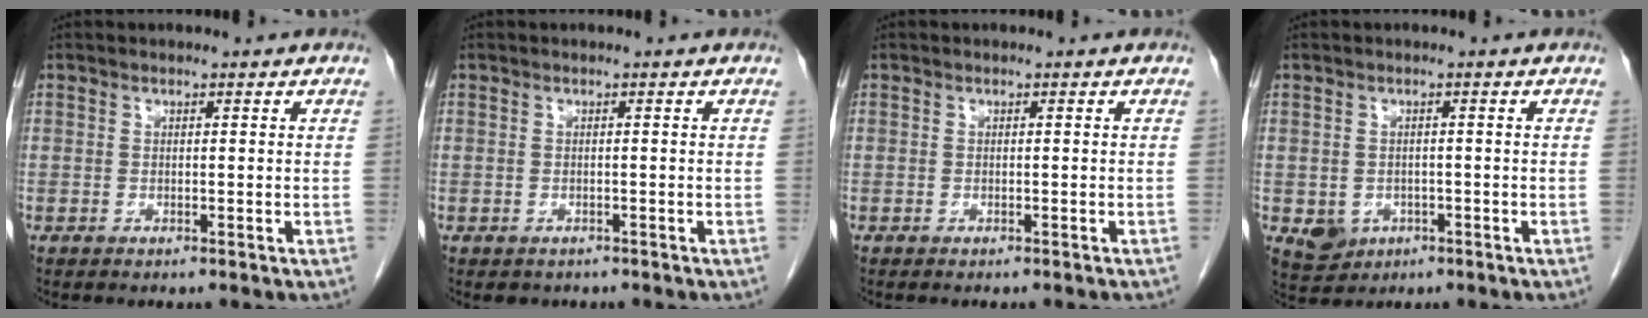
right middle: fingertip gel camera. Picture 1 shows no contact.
{"total": 1.6, "force": [-1.2, 1.0, 0.3], "torque": [-0.007, 0.000, -0.013]}
{"total": 2.2, "force": [-2.0, 0.1, 1.0], "torque": [-0.015, 0.000, -0.023]}
{"total": 4.0, "force": [-1.5, 3.5, 1.4], "torque": [-0.022, 0.001, -0.011]}